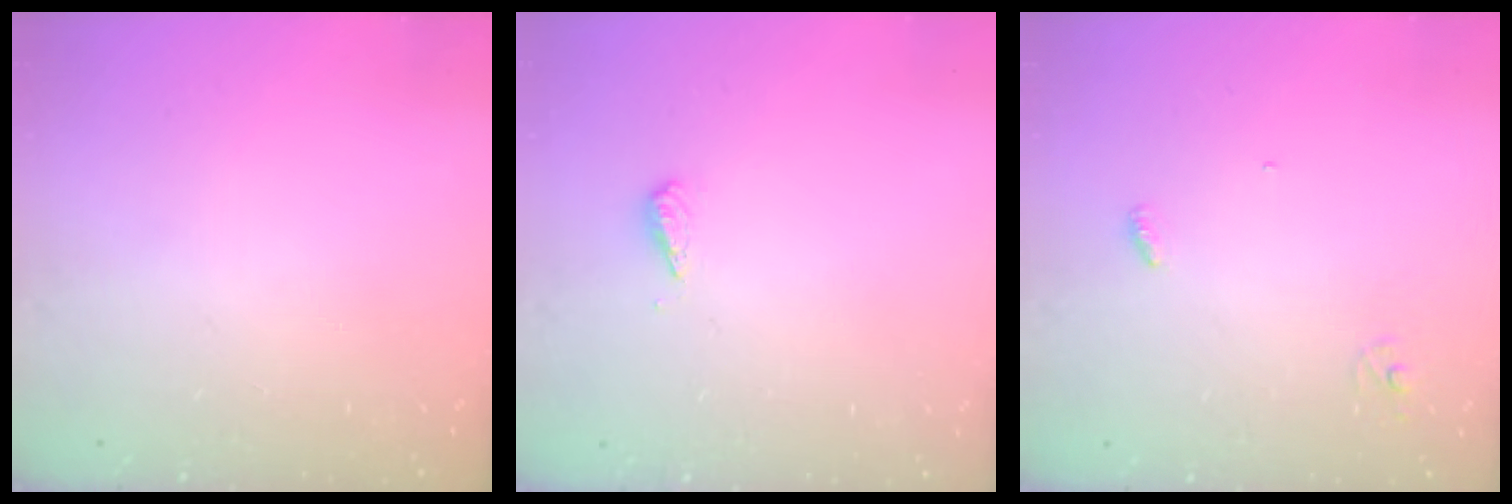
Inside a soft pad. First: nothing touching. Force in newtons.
{"total": 3.0, "press": 3.0, "slide": 0.1}
{"total": 2.7, "press": 2.7, "slide": 0.2}